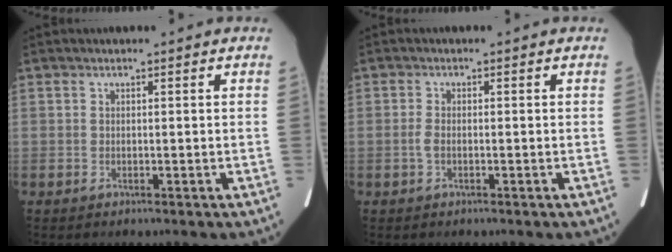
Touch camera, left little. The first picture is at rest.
{"total": 1.3, "force": [-0.4, 0.6, 1.1], "torque": [-0.029, 0.000, -0.009]}